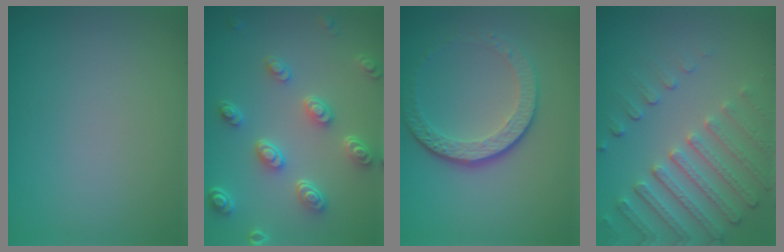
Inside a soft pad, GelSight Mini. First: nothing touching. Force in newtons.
{"total": 4.7, "press": 3.7, "slide": 2.9}
{"total": 4.3, "press": 3.0, "slide": 3.1}
{"total": 4.8, "press": 3.7, "slide": 3.1}